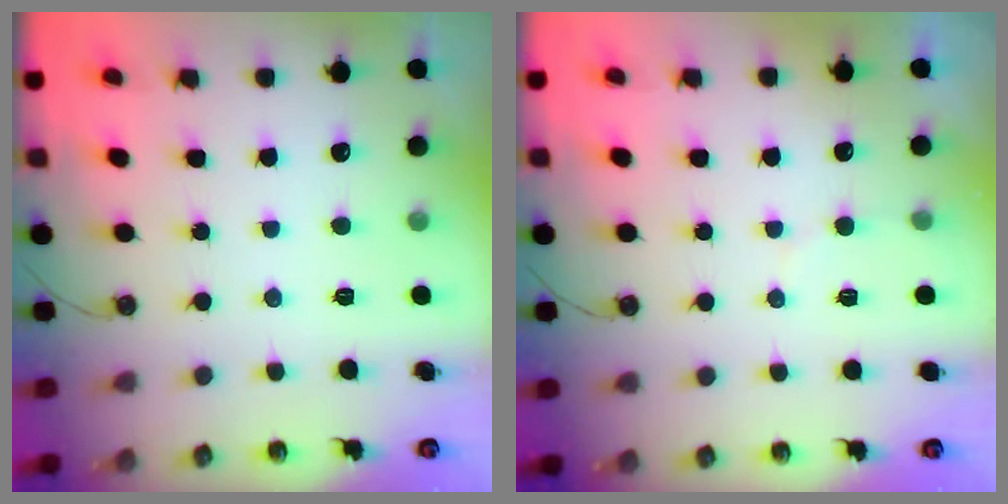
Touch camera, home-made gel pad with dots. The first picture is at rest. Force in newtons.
{"total": 2.5, "press": 2.5, "slide": 0.1}